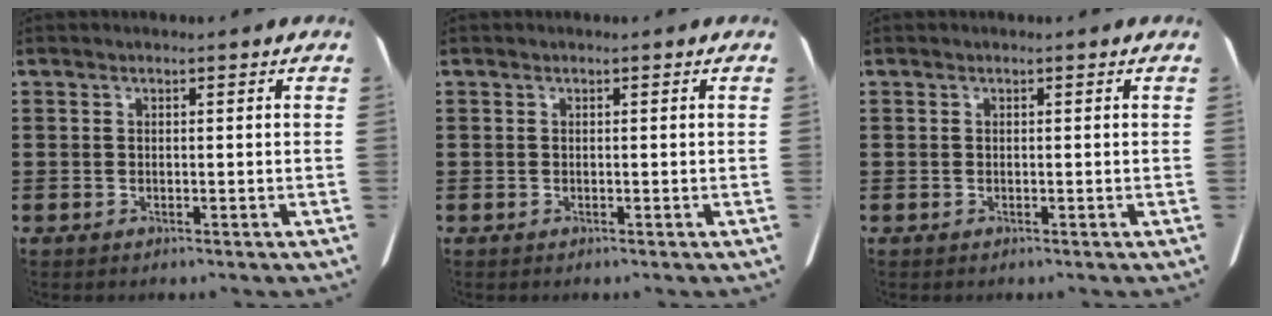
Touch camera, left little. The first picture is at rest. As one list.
[{"total": 0.0}, {"total": 0.0}]